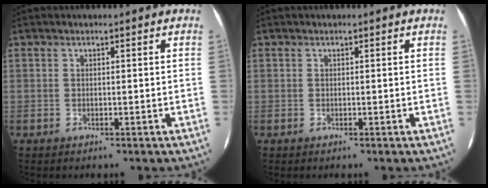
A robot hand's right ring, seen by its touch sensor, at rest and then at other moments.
{"total": 0.0}